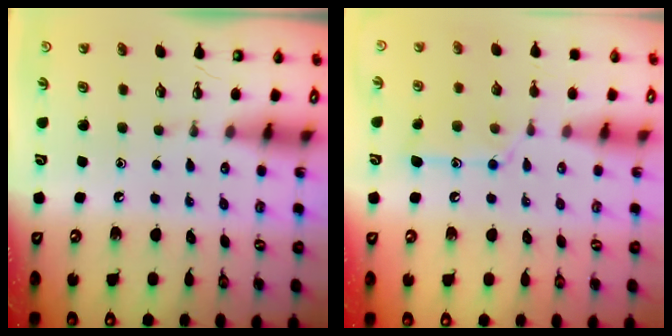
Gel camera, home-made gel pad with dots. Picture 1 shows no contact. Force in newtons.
{"total": 12.5, "press": 12.5, "slide": 0.8}